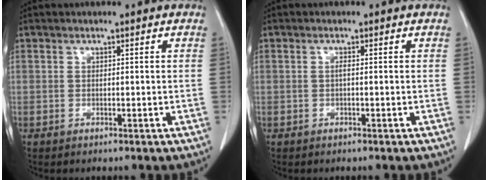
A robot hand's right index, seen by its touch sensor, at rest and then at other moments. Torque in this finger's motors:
{"motor_torque": [0.03, 0.00, 0.00, 0.01]}